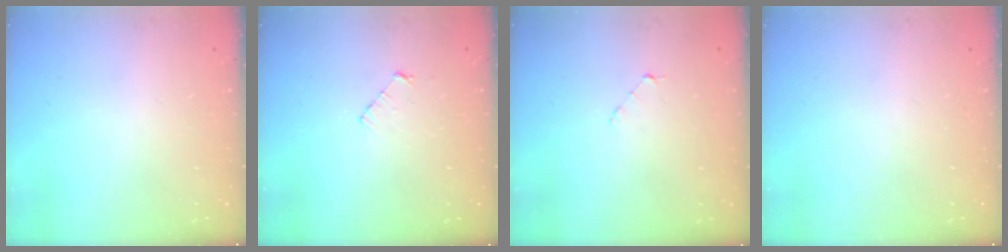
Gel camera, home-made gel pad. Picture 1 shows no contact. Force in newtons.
{"total": 3.4, "press": 3.3, "slide": 0.3}
{"total": 3.0, "press": 3.0, "slide": 0.3}
{"total": 0.0}